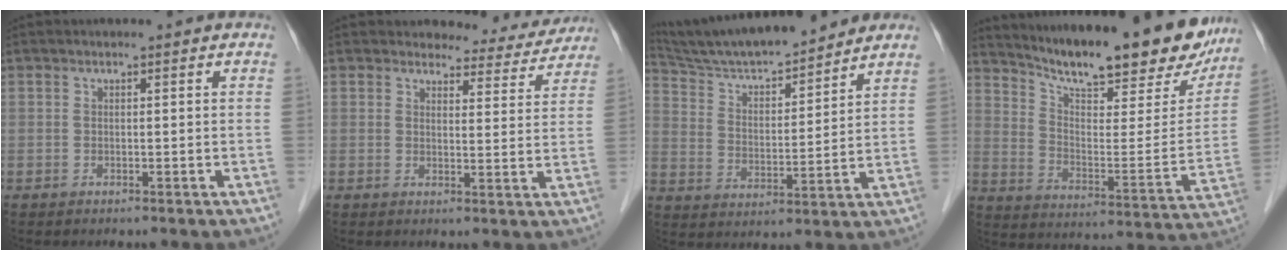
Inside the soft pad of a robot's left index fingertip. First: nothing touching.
{"total": 7.6, "force": [7.2, 2.3, 0.6], "torque": [0.008, -0.020, 0.072]}
{"total": 16.6, "force": [15.1, 1.8, 6.6], "torque": [-0.117, 0.007, 0.254]}
{"total": 25.1, "force": [21.2, 5.2, 12.3], "torque": [-0.187, -0.043, 0.287]}